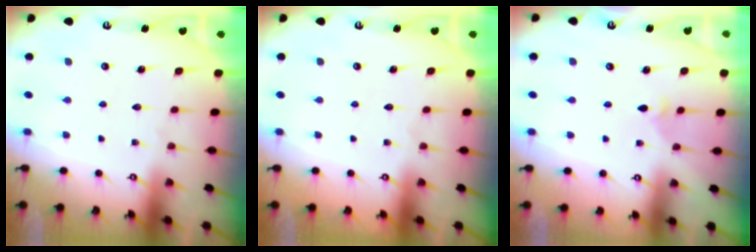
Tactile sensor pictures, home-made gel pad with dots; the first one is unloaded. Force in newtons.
{"total": 0.0}
{"total": 2.5, "press": 2.5, "slide": 0.6}